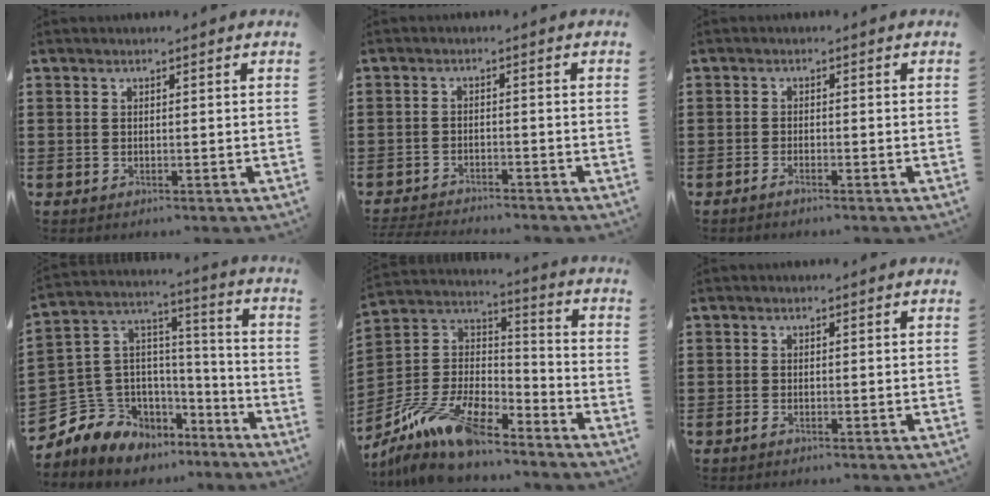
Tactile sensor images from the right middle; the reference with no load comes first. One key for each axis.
{"total": 3.1, "fx": -3.0, "fy": 0.2, "fz": 0.2, "tx": -0.015, "ty": -0.004, "tz": -0.066}
{"total": 0.9, "fx": -0.8, "fy": -0.1, "fz": 0.4, "tx": -0.009, "ty": -0.003, "tz": -0.014}
{"total": 8.0, "fx": -5.3, "fy": 5.9, "fz": -0.3, "tx": -0.047, "ty": -0.017, "tz": -0.105}
{"total": 13.0, "fx": -10.5, "fy": 3.7, "fz": 6.9, "tx": -0.141, "ty": 0.027, "tz": -0.202}
{"total": 0.5, "fx": -0.3, "fy": 0.1, "fz": 0.4, "tx": -0.008, "ty": -0.004, "tz": -0.005}